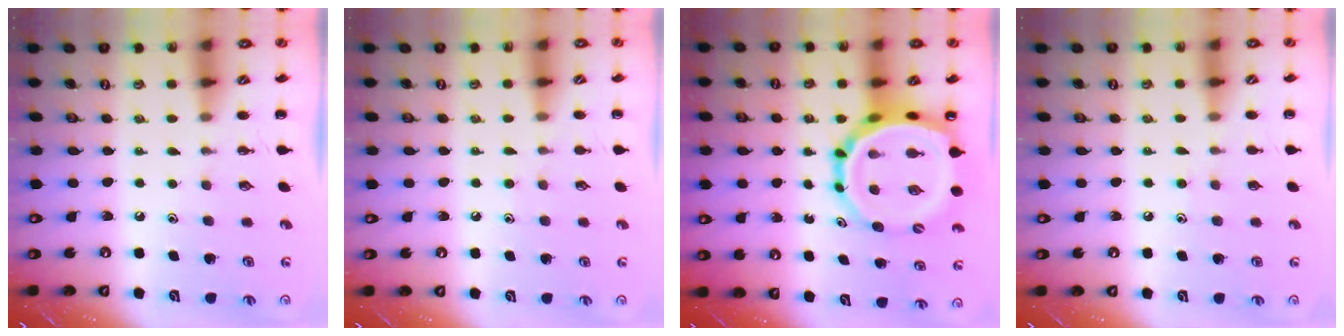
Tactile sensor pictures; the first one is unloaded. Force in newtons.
{"total": 5.9, "press": 5.4, "slide": 2.3}
{"total": 13.1, "press": 12.6, "slide": 3.5}
{"total": 3.5, "press": 3.2, "slide": 1.5}